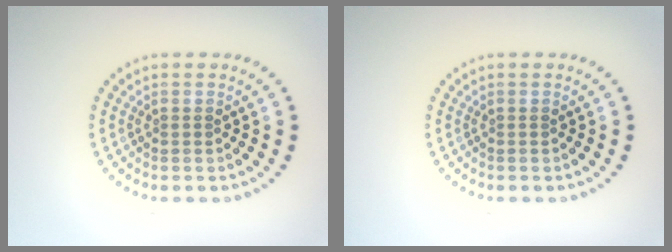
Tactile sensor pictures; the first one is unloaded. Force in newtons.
{"total": 0.0}